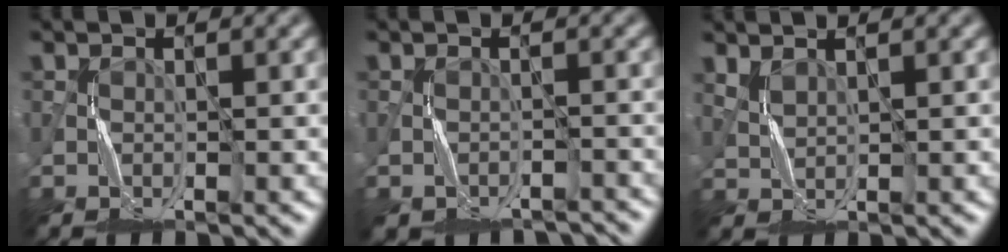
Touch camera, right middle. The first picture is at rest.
{"total": 3.2, "force": [-2.7, 1.5, 0.8], "torque": [-0.017, -0.004, -0.040]}
{"total": 1.4, "force": [1.2, 0.4, 0.5], "torque": [-0.020, 0.000, 0.032]}